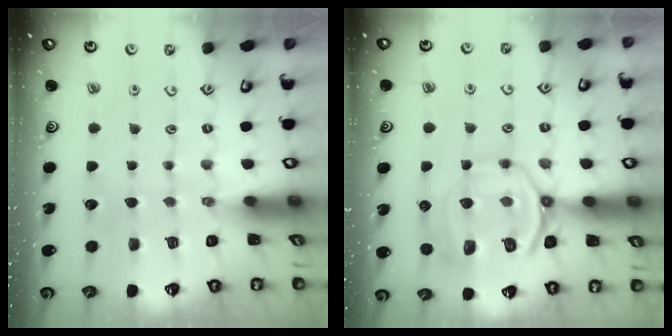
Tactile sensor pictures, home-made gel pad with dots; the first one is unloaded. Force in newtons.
{"total": 11.6, "press": 11.5, "slide": 1.7}